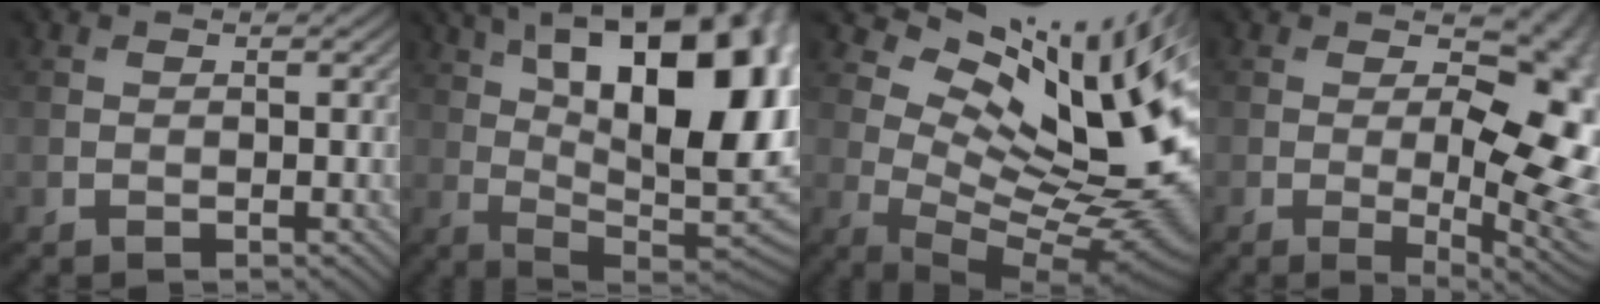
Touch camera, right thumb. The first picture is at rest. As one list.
[{"total": 20.5, "force": [5.8, 9.6, 17.2], "torque": [-0.239, 0.032, 0.087]}, {"total": 16.4, "force": [7.4, 7.3, 12.7], "torque": [-0.190, 0.003, 0.136]}, {"total": 14.9, "force": [1.0, 7.1, 13.1], "torque": [-0.165, -0.007, 0.025]}]